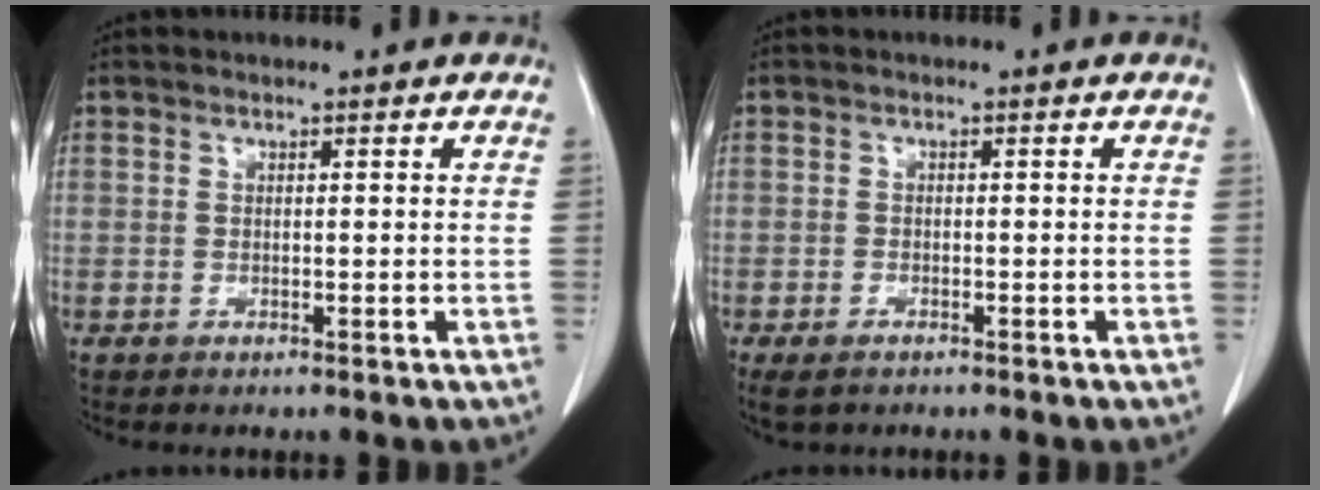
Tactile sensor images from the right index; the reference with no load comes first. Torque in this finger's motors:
{"motor_torque": [0.17, -0.23, -0.03, -0.02]}